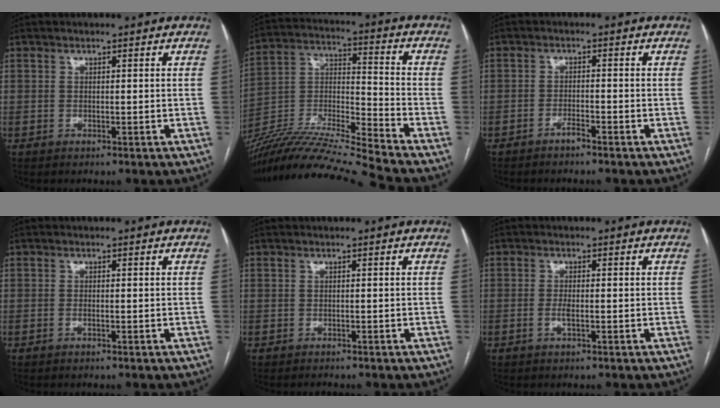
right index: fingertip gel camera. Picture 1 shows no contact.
{"total": 18.8, "force": [-17.2, -2.4, 7.2], "torque": [-0.143, 0.010, -0.314]}
{"total": 1.7, "force": [-1.5, 0.1, 0.8], "torque": [-0.016, 0.001, -0.027]}
{"total": 0.6, "force": [-0.2, 0.2, 0.5], "torque": [-0.011, 0.000, -0.003]}
{"total": 0.8, "force": [-0.7, 0.3, 0.1], "torque": [-0.007, -0.001, -0.010]}
{"total": 1.8, "force": [-0.5, 0.5, 1.7], "torque": [-0.034, -0.001, -0.009]}